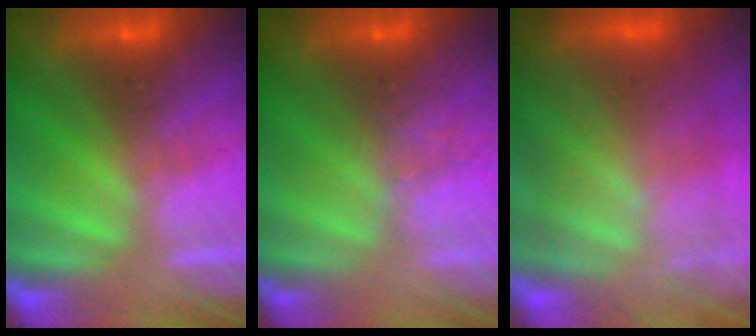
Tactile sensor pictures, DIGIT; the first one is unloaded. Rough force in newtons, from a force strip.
{"total": 2.2}
{"total": 14.6}